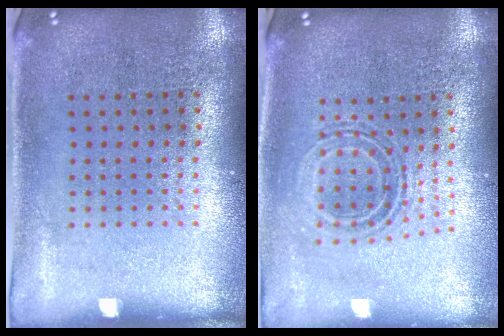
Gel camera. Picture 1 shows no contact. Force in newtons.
{"total": 0.8, "press": 0.8, "slide": 0.3}